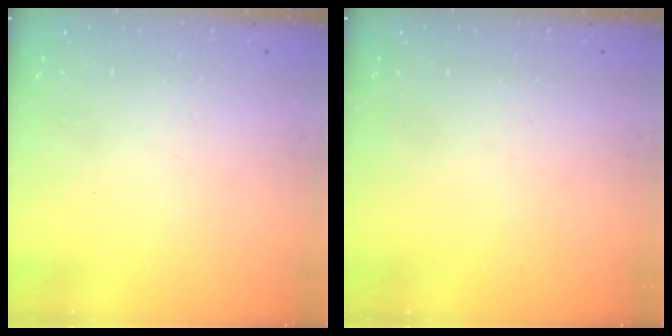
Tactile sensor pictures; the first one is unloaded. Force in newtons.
{"total": 0.0}